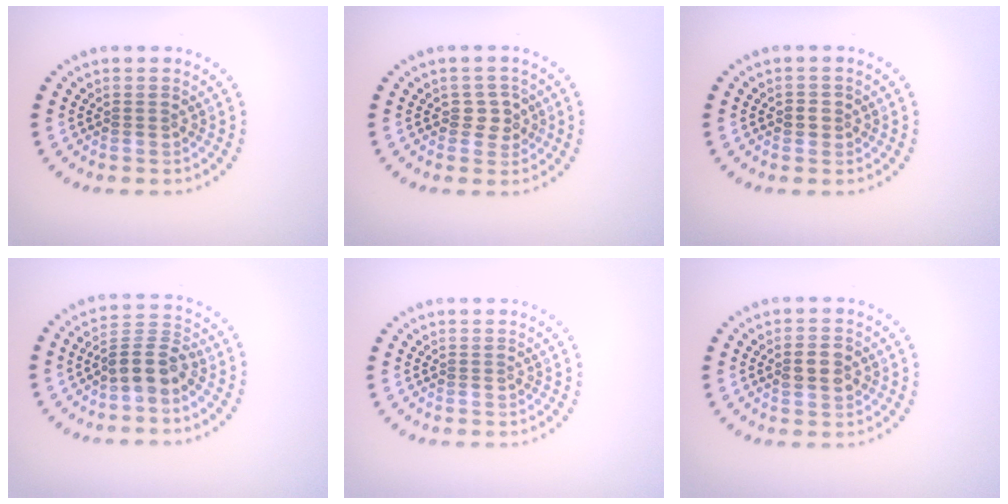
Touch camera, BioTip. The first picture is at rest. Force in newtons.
{"total": 1.7, "press": 1.5, "slide": 0.8}
{"total": 1.0, "press": 0.9, "slide": 0.5}
{"total": 3.8, "press": 3.1, "slide": 2.1}
{"total": 0.0}
{"total": 2.9, "press": 2.9, "slide": 0.2}